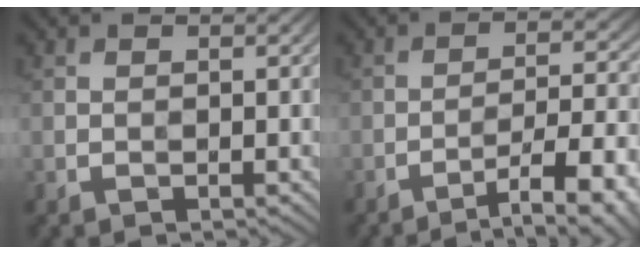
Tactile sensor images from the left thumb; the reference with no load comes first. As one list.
[{"total": 11.0, "force": [-6.8, 2.6, 8.2], "torque": [-0.129, 0.010, -0.090]}]